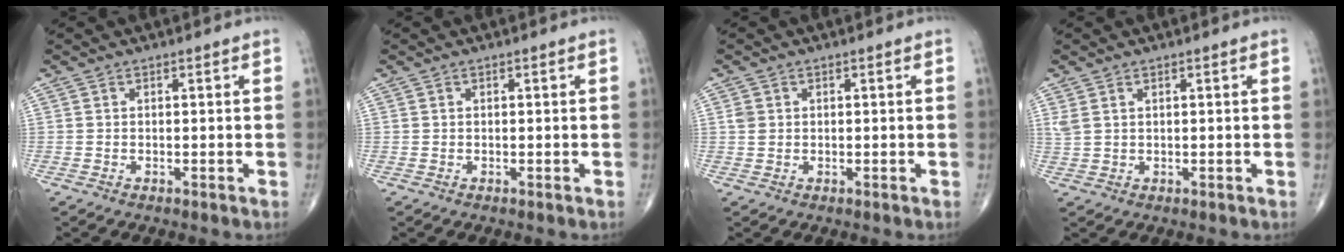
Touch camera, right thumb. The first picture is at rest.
{"total": 0.0}
{"total": 1.6, "force": [0.3, 1.4, 0.7], "torque": [-0.010, 0.001, 0.009]}
{"total": 2.0, "force": [1.1, 1.1, 1.3], "torque": [-0.036, 0.006, 0.032]}